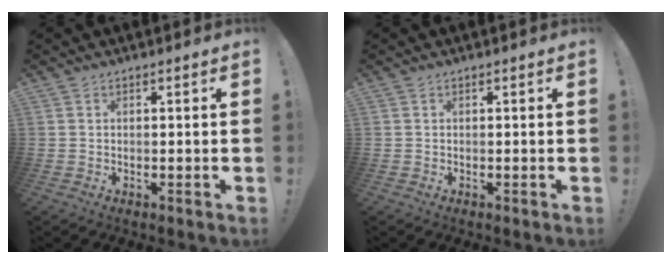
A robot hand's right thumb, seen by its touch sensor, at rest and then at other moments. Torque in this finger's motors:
{"motor_torque": [-0.07, -0.07, 0.08, 0.01, 0.04]}